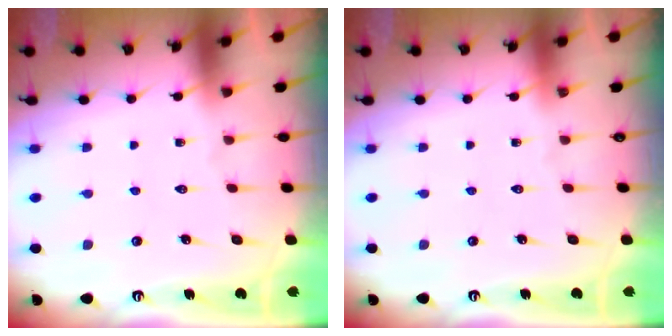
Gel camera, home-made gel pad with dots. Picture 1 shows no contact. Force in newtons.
{"total": 0.0}